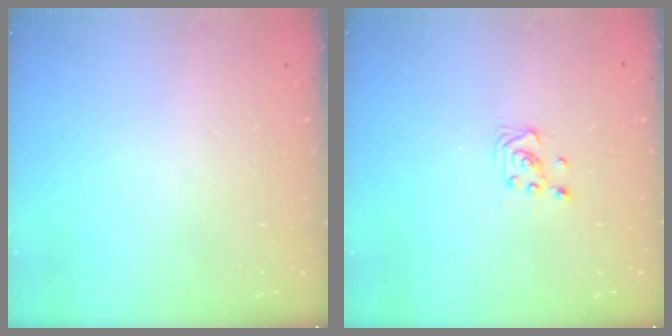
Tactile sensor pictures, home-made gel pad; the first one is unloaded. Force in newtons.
{"total": 2.6, "press": 2.6, "slide": 0.3}